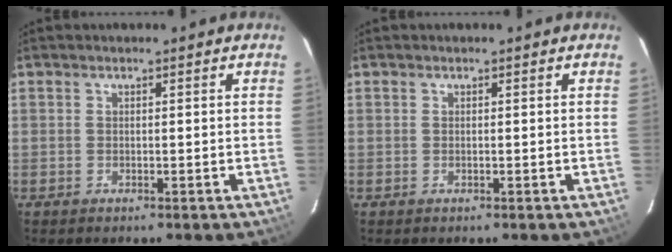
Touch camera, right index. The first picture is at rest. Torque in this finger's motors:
{"motor_torque": [0.00, 0.00, 0.02, 0.00]}